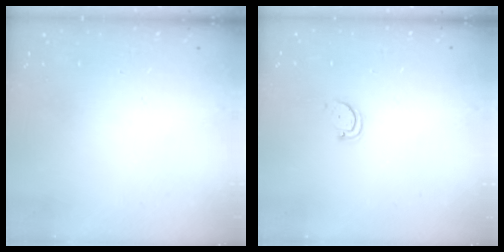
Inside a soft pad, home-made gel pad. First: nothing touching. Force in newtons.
{"total": 2.8, "press": 2.8, "slide": 0.3}